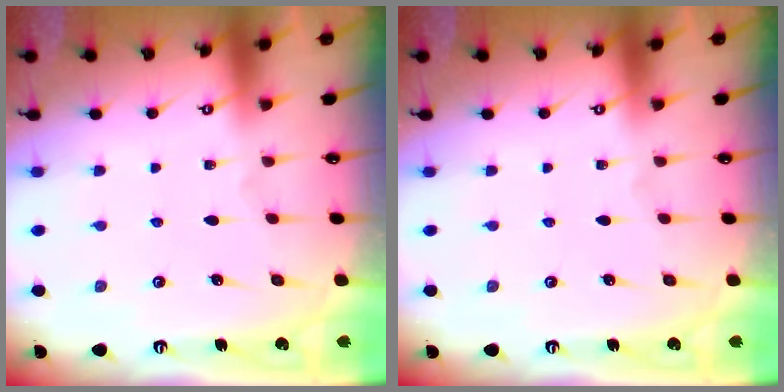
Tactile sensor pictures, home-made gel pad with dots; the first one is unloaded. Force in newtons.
{"total": 0.0}